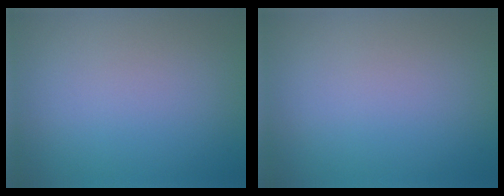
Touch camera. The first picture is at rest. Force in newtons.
{"total": 0.0}